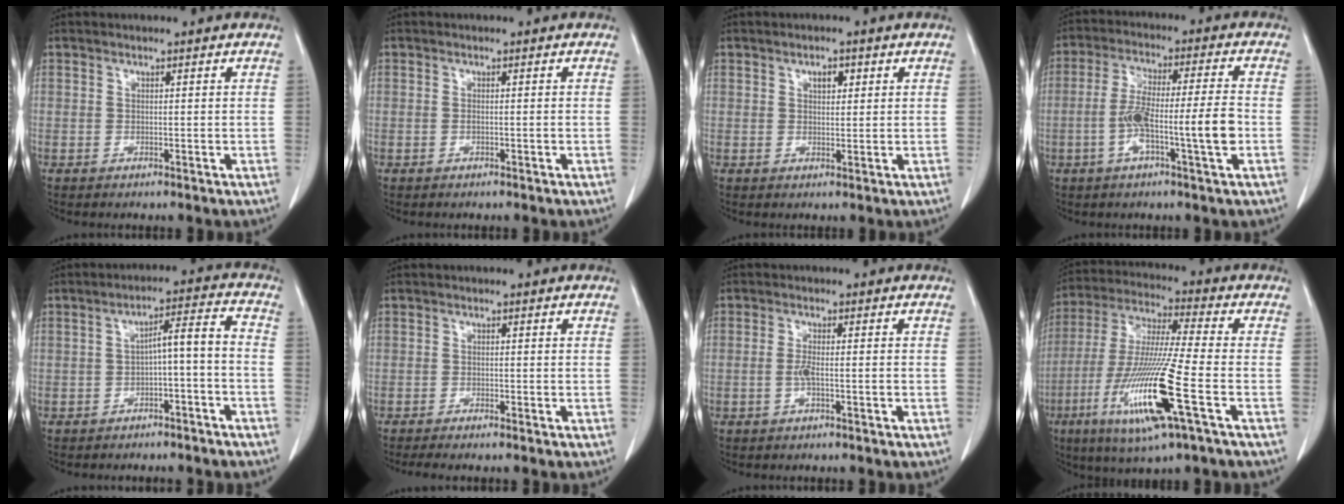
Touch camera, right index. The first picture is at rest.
{"total": 0.7, "force": [-0.2, 0.1, 0.7], "torque": [-0.013, -0.001, -0.001]}
{"total": 2.2, "force": [1.0, 1.2, 1.6], "torque": [-0.025, 0.001, 0.015]}
{"total": 10.7, "force": [-2.7, 0.2, 10.4], "torque": [-0.191, 0.011, -0.052]}
{"total": 5.6, "force": [-2.0, 0.9, 5.1], "torque": [-0.077, 0.029, -0.026]}
{"total": 3.1, "force": [-2.7, -0.3, 1.5], "torque": [-0.018, -0.005, -0.042]}
{"total": 2.2, "force": [-0.7, 0.1, 2.1], "torque": [-0.044, -0.001, -0.014]}
{"total": 17.4, "force": [-6.2, 0.2, 16.2], "torque": [-0.339, -0.027, -0.119]}